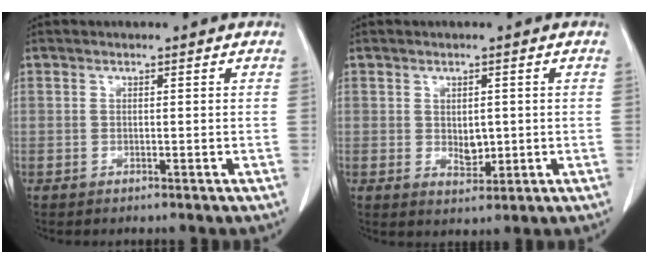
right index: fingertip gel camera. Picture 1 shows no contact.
{"total": 3.1, "force": [0.2, 1.9, 2.5], "torque": [-0.037, -0.005, 0.012]}